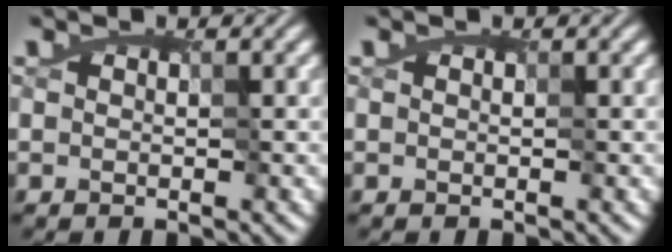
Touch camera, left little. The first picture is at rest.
{"total": 0.0}